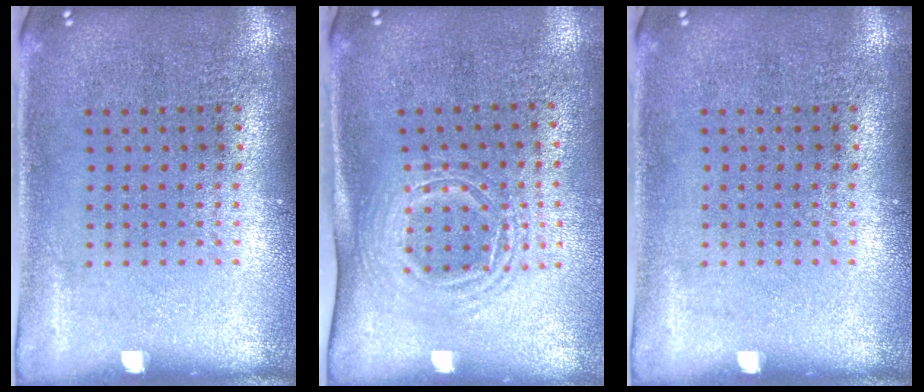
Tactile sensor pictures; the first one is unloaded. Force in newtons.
{"total": 1.6, "press": 1.3, "slide": 1.0}
{"total": 0.0}